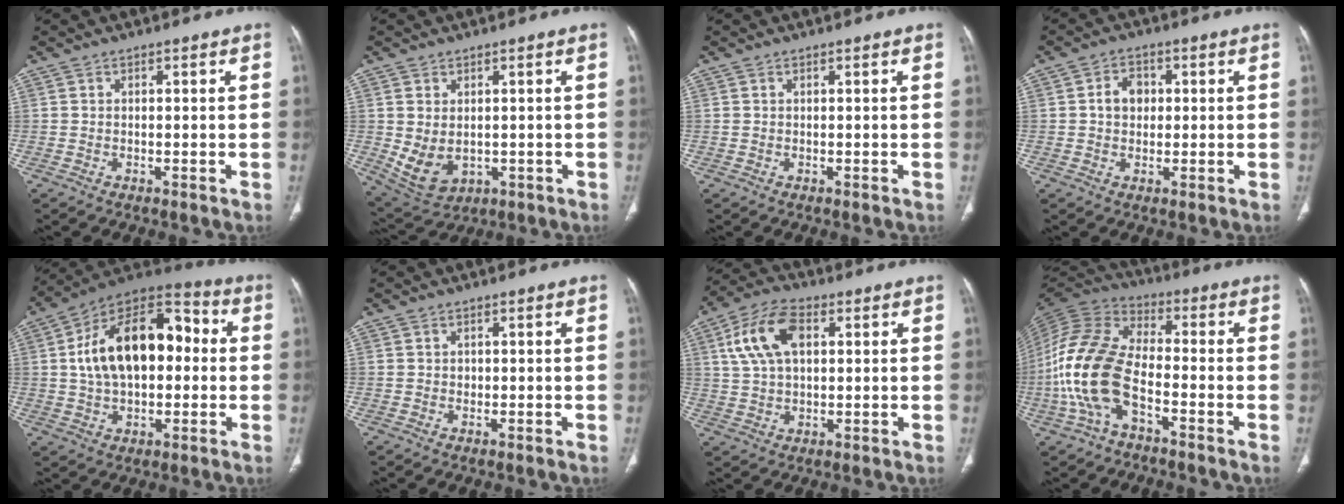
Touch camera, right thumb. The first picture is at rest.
{"total": 7.5, "force": [-0.3, 5.3, 5.3], "torque": [-0.092, -0.006, 0.022]}
{"total": 0.0}
{"total": 4.5, "force": [0.5, 3.5, 2.7], "torque": [-0.030, 0.010, 0.006]}
{"total": 21.1, "force": [2.0, 12.4, 16.9], "torque": [-0.257, 0.037, 0.028]}
{"total": 0.7, "force": [0.1, 0.6, 0.3], "torque": [-0.001, 0.001, 0.003]}
{"total": 11.6, "force": [3.4, 6.6, 8.9], "torque": [-0.171, 0.013, 0.062]}
{"total": 15.9, "force": [-5.0, 8.1, 12.8], "torque": [-0.276, 0.037, -0.102]}